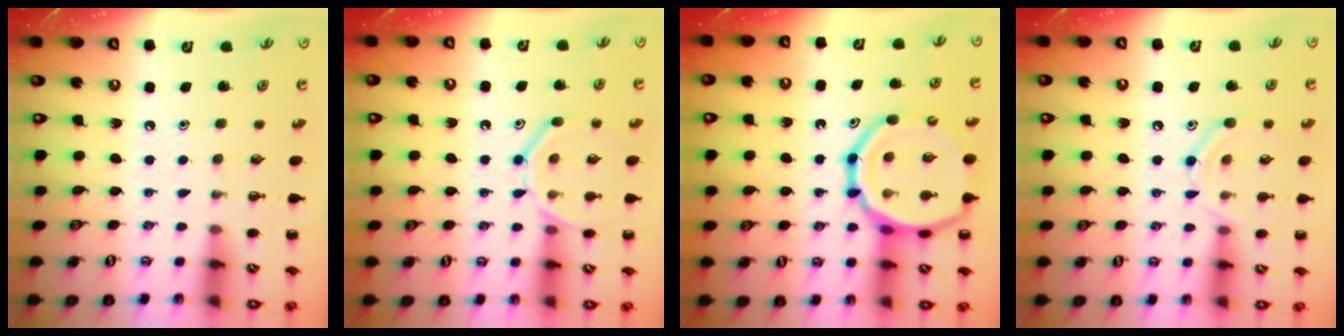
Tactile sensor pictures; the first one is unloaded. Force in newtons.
{"total": 12.6, "press": 12.6, "slide": 1.2}
{"total": 20.1, "press": 19.8, "slide": 3.7}
{"total": 9.6, "press": 9.6, "slide": 1.0}